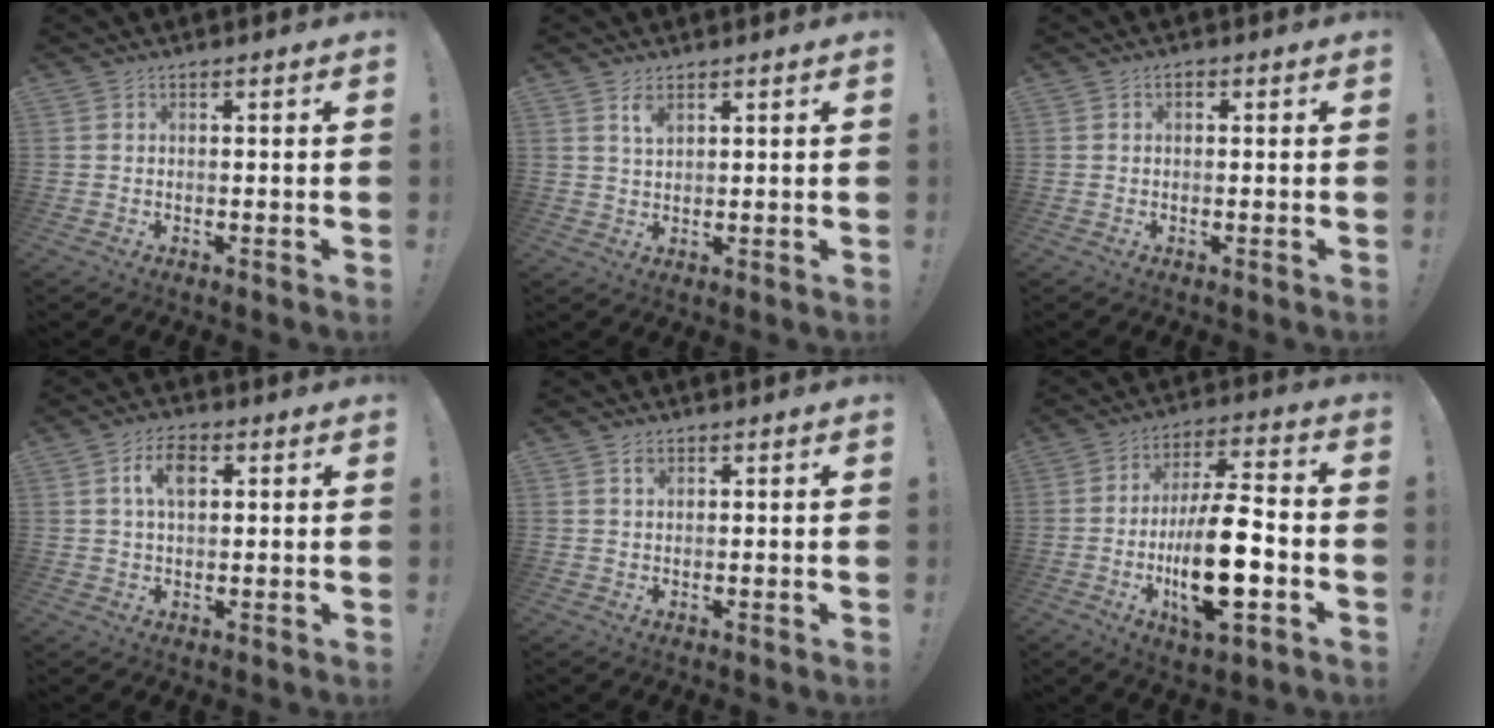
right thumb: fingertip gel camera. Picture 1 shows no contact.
{"total": 3.7, "force": [2.3, 1.6, 2.3], "torque": [-0.033, -0.014, 0.038]}
{"total": 0.8, "force": [-0.1, 0.6, 0.5], "torque": [-0.002, 0.000, -0.003]}
{"total": 7.3, "force": [2.4, 4.3, 5.4], "torque": [-0.078, 0.000, 0.039]}
{"total": 1.4, "force": [0.9, 0.9, 0.5], "torque": [-0.002, -0.005, 0.015]}
{"total": 18.3, "force": [-4.5, 6.5, 16.6], "torque": [-0.301, 0.011, -0.073]}